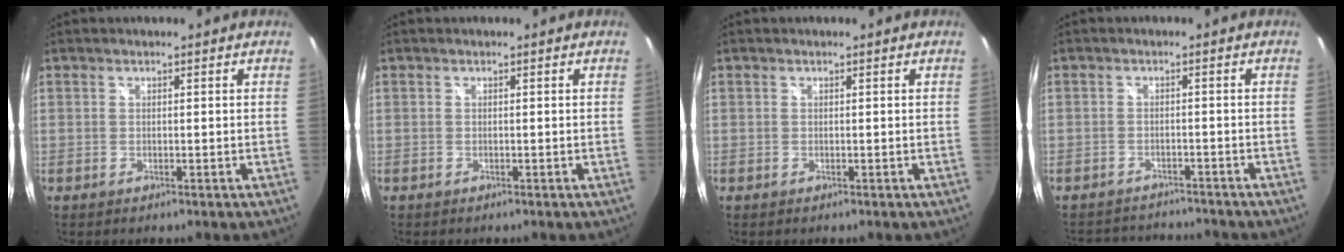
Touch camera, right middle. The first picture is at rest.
{"total": 0.0}
{"total": 0.0}
{"total": 8.0, "force": [-7.5, 2.0, 1.5], "torque": [-0.043, 0.019, -0.108]}